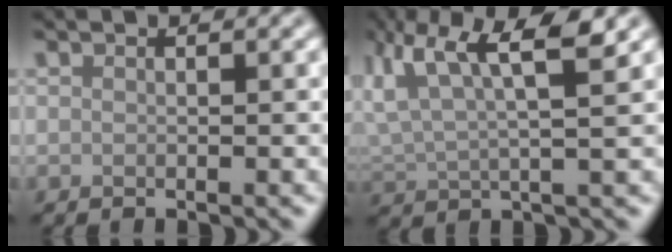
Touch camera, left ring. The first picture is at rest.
{"total": 7.0, "force": [4.0, 1.9, 5.4], "torque": [-0.113, 0.010, 0.071]}